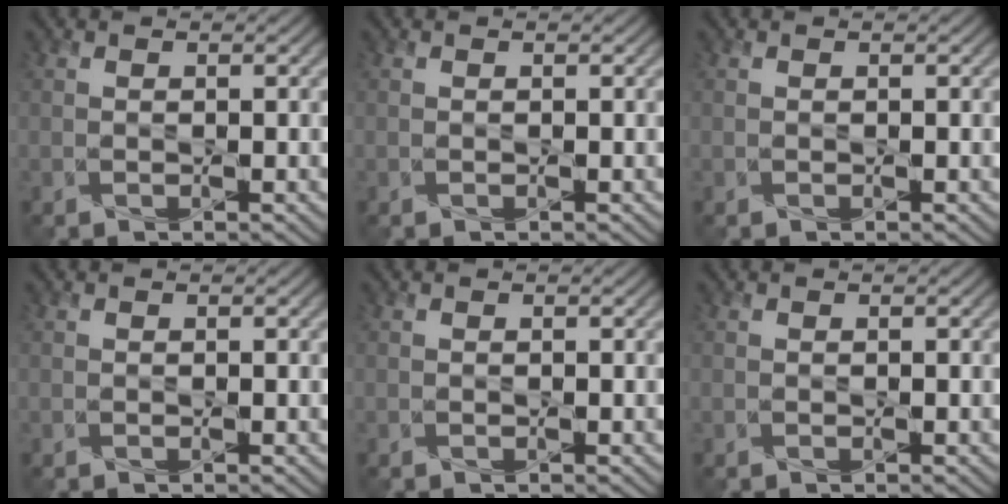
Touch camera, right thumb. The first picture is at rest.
{"total": 0.0}
{"total": 0.0}
{"total": 0.0}
{"total": 0.0}
{"total": 0.0}